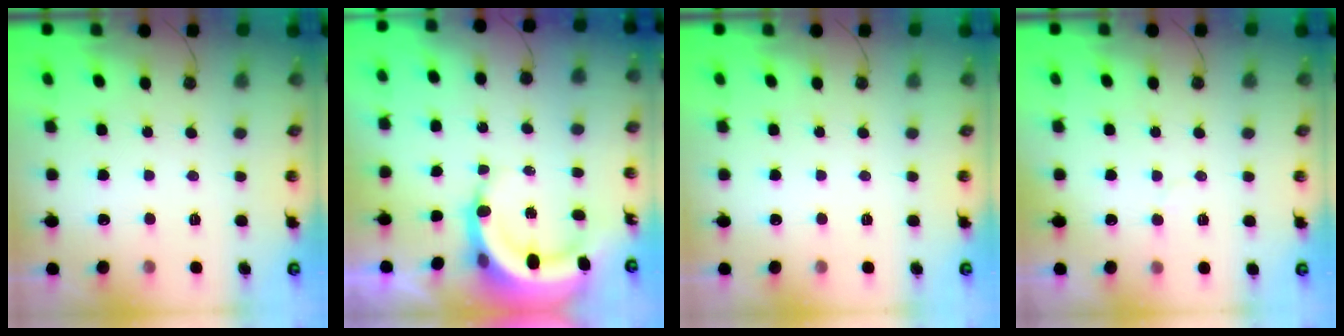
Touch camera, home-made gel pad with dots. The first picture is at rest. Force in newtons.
{"total": 8.0, "press": 7.8, "slide": 2.0}
{"total": 0.0}
{"total": 3.8, "press": 3.8, "slide": 0.4}